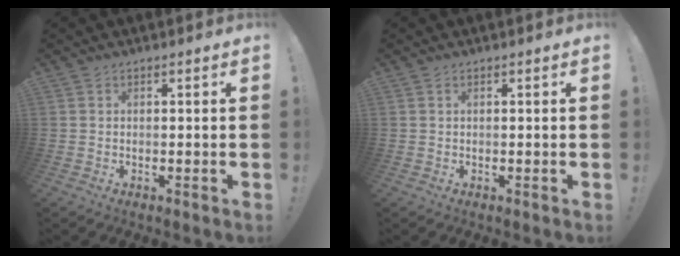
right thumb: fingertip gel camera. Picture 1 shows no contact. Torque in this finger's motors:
{"motor_torque": [-0.22, 0.02, -0.08, 0.17, 0.02]}